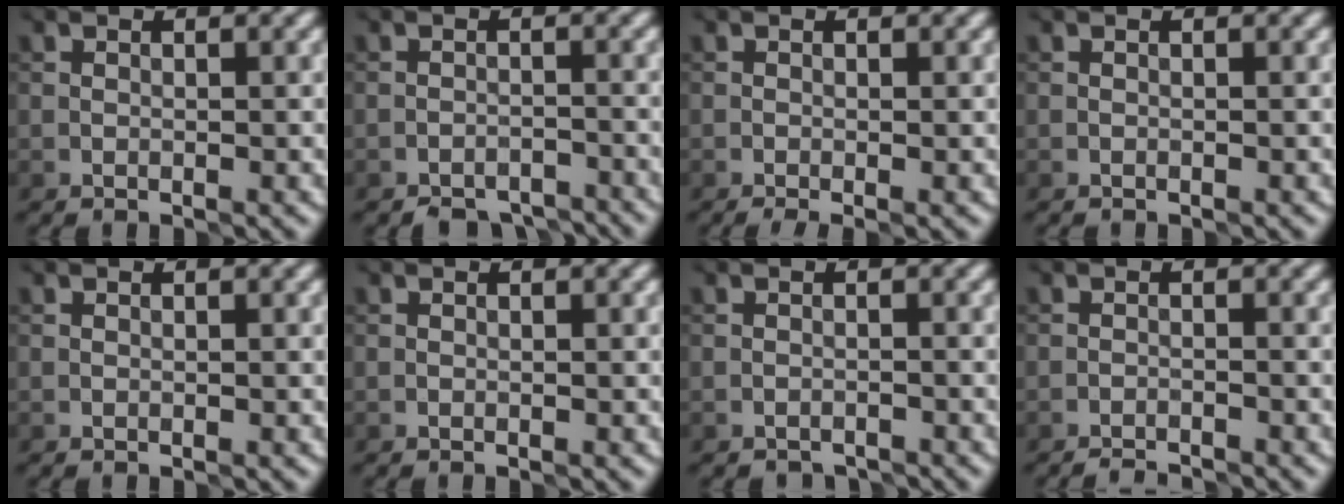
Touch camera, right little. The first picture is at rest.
{"total": 3.8, "force": [-3.5, 1.2, 0.7], "torque": [-0.005, -0.006, -0.058]}
{"total": 1.3, "force": [-0.8, 0.2, 1.0], "torque": [-0.022, -0.003, -0.014]}
{"total": 0.0}
{"total": 0.0}
{"total": 0.0}
{"total": 1.6, "force": [-1.6, 0.3, 0.0], "torque": [0.005, 0.000, -0.030]}
{"total": 2.1, "force": [-2.1, -0.1, 0.2], "torque": [-0.001, -0.003, -0.039]}